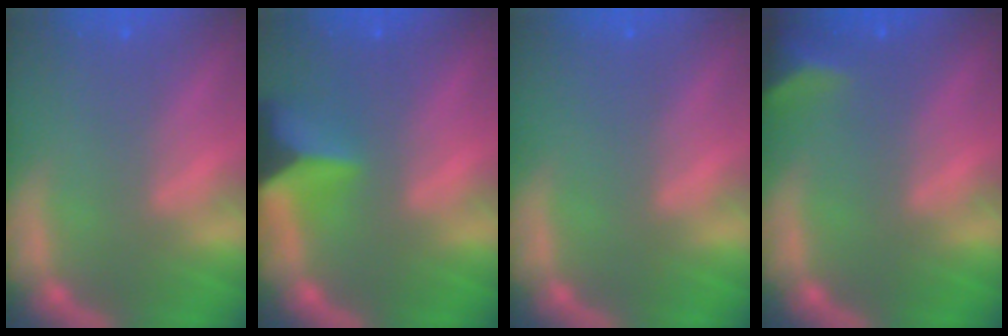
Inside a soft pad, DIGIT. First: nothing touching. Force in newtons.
{"total": 6.5}
{"total": 0.0}
{"total": 4.0}